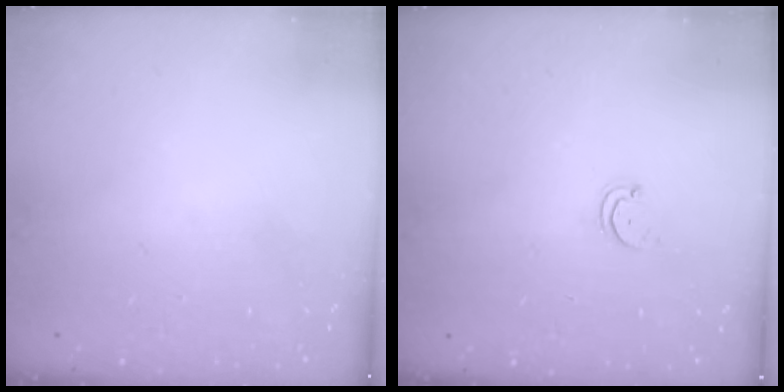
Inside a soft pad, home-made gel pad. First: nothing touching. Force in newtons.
{"total": 1.5, "press": 1.5, "slide": 0.3}